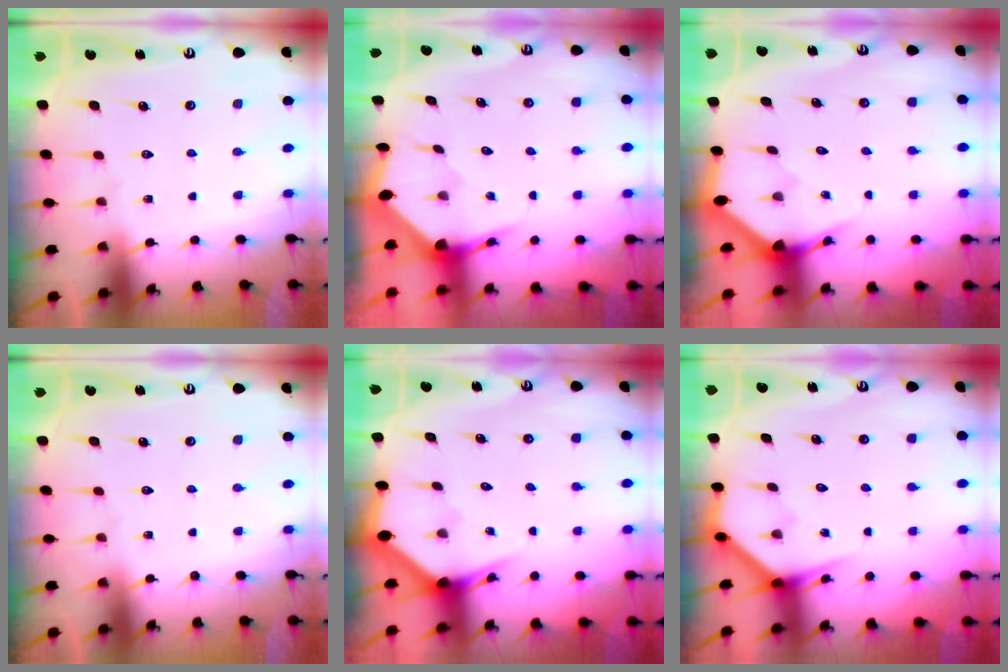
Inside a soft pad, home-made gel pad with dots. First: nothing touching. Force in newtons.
{"total": 3.6, "press": 3.6, "slide": 0.5}
{"total": 3.2, "press": 3.2, "slide": 0.2}
{"total": 0.0}
{"total": 2.7, "press": 2.7, "slide": 0.1}
{"total": 3.9, "press": 3.9, "slide": 0.2}